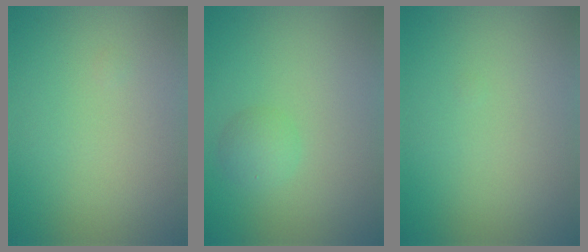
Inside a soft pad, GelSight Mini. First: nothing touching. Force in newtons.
{"total": 1.6, "press": 1.5, "slide": 0.1}
{"total": 0.0}